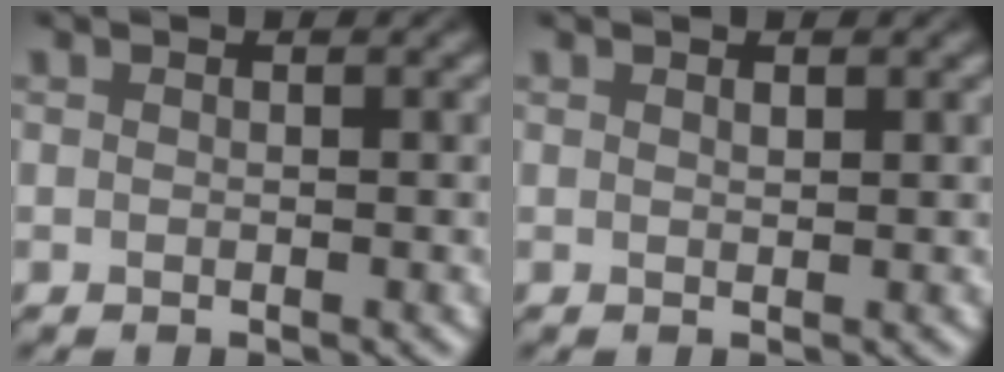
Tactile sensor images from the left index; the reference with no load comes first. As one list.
[{"total": 0.7, "force": [0.6, 0.1, 0.4], "torque": [-0.009, 0.000, 0.008]}]